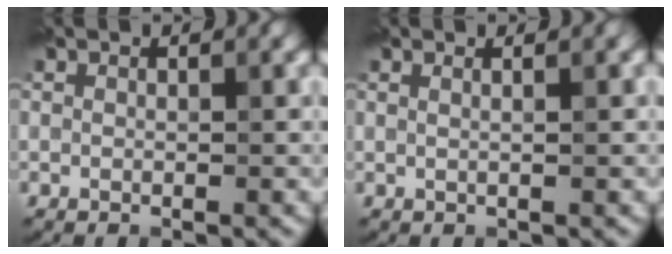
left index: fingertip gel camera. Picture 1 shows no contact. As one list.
[{"total": 2.4, "force": [1.0, 1.2, 1.8], "torque": [-0.005, 0.004, -0.012]}]